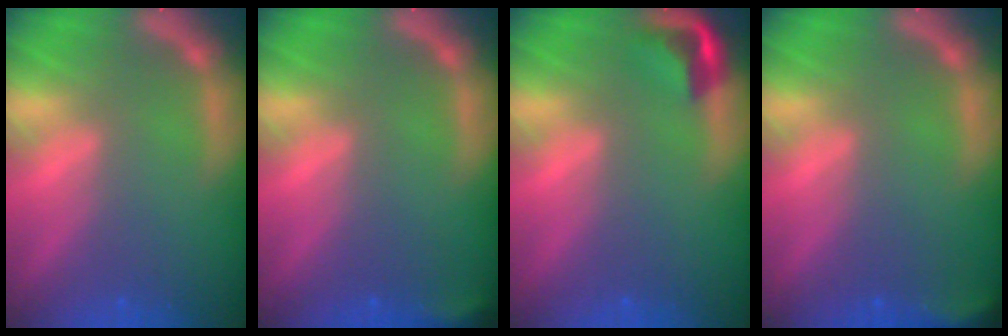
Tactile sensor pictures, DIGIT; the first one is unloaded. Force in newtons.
{"total": 1.9}
{"total": 2.9}
{"total": 2.9}